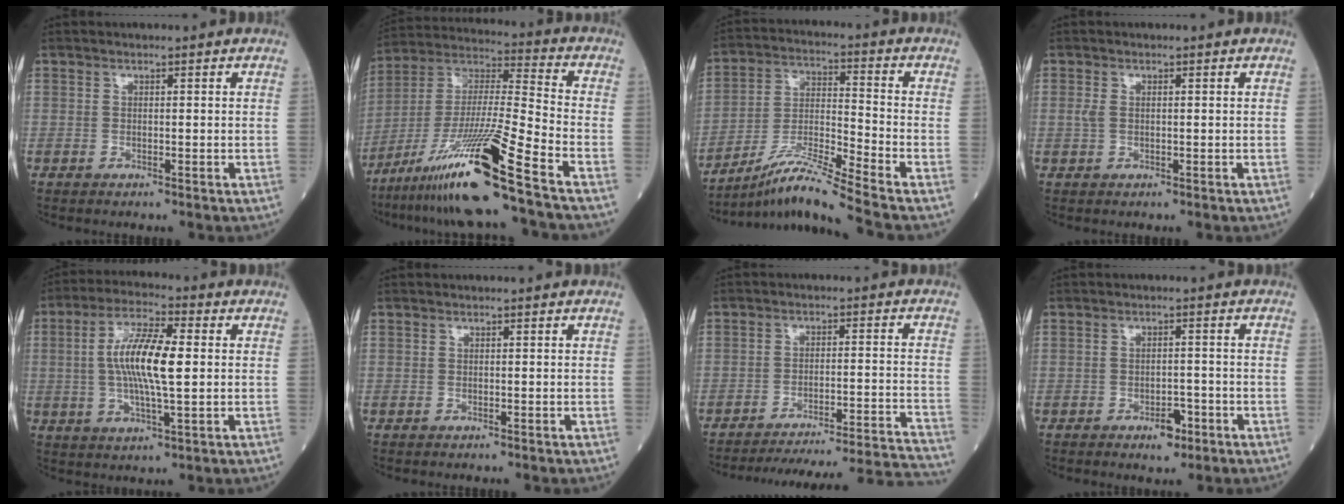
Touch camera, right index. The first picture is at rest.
{"total": 19.0, "force": [-12.2, -1.9, 14.4], "torque": [-0.307, -0.033, -0.228]}
{"total": 11.4, "force": [-9.7, -2.5, 5.6], "torque": [-0.109, -0.015, -0.177]}
{"total": 1.4, "force": [0.2, 0.7, 1.1], "torque": [-0.033, 0.005, 0.004]}
{"total": 11.1, "force": [0.7, 2.1, 10.8], "torque": [-0.209, 0.007, 0.010]}
{"total": 0.0}
{"total": 23.1, "force": [-22.3, -2.0, 5.8], "torque": [-0.042, -0.019, -0.292]}
{"total": 3.1, "force": [-1.8, 1.5, 2.0], "torque": [-0.022, 0.004, -0.024]}